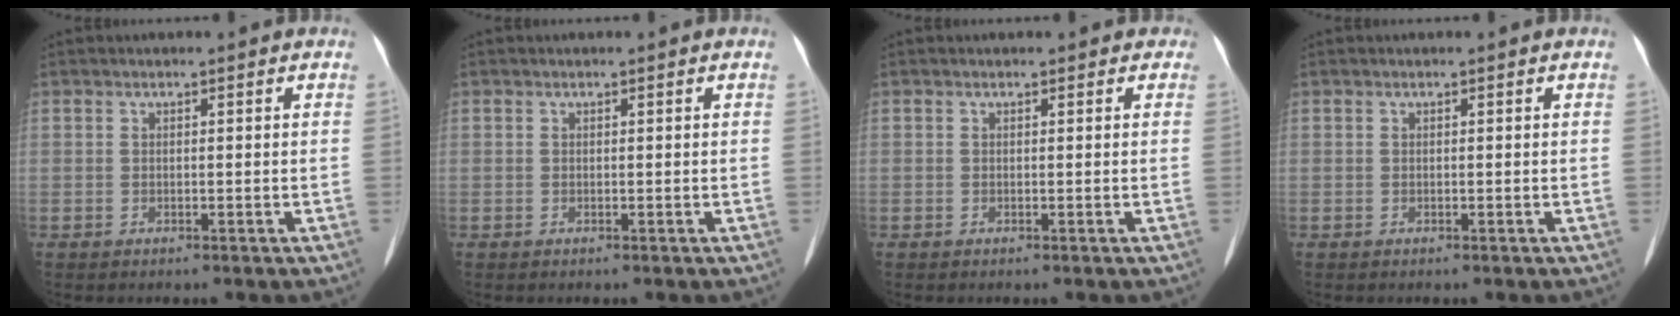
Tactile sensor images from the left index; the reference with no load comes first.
{"total": 0.0}
{"total": 0.9, "force": [0.3, 0.8, 0.0], "torque": [0.011, 0.005, -0.003]}
{"total": 0.0}